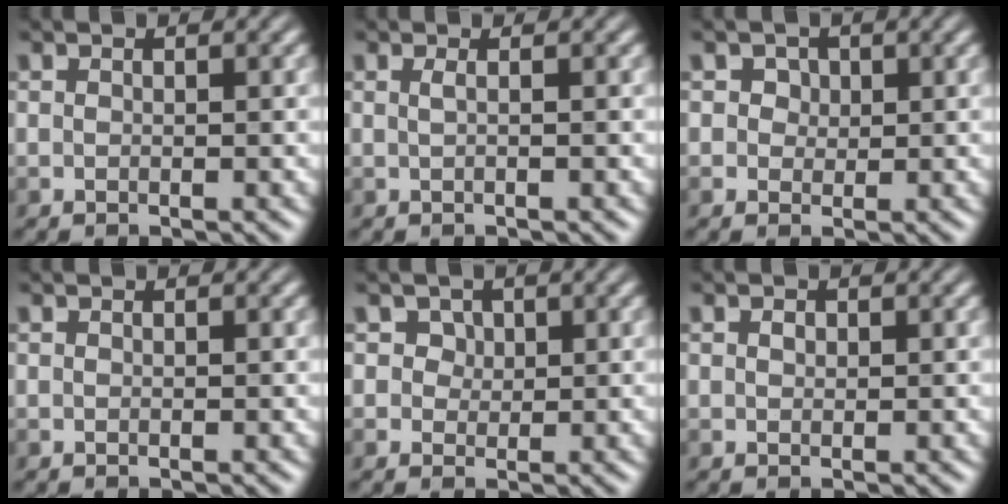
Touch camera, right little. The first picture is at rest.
{"total": 0.8, "force": [0.0, 0.2, 0.8], "torque": [-0.012, 0.005, -0.002]}
{"total": 1.7, "force": [0.7, 1.4, 0.7], "torque": [-0.011, 0.003, 0.010]}
{"total": 0.0}
{"total": 2.1, "force": [1.1, 1.6, 0.9], "torque": [-0.019, 0.000, 0.019]}
{"total": 0.5, "force": [0.1, 0.4, 0.3], "torque": [-0.009, 0.000, 0.002]}